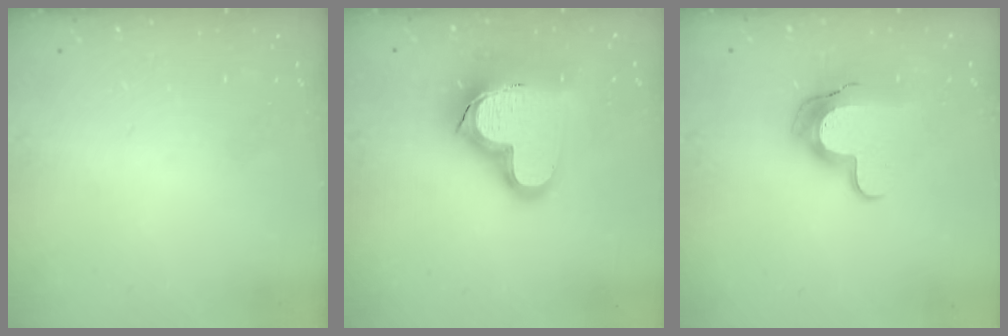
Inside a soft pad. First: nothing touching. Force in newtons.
{"total": 20.9, "press": 20.8, "slide": 1.9}
{"total": 11.9, "press": 11.9, "slide": 0.6}